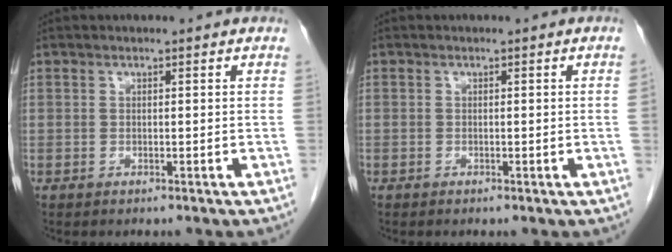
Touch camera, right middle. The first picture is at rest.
{"total": 0.6, "force": [-0.1, -0.2, 0.6], "torque": [-0.007, 0.000, -0.002]}